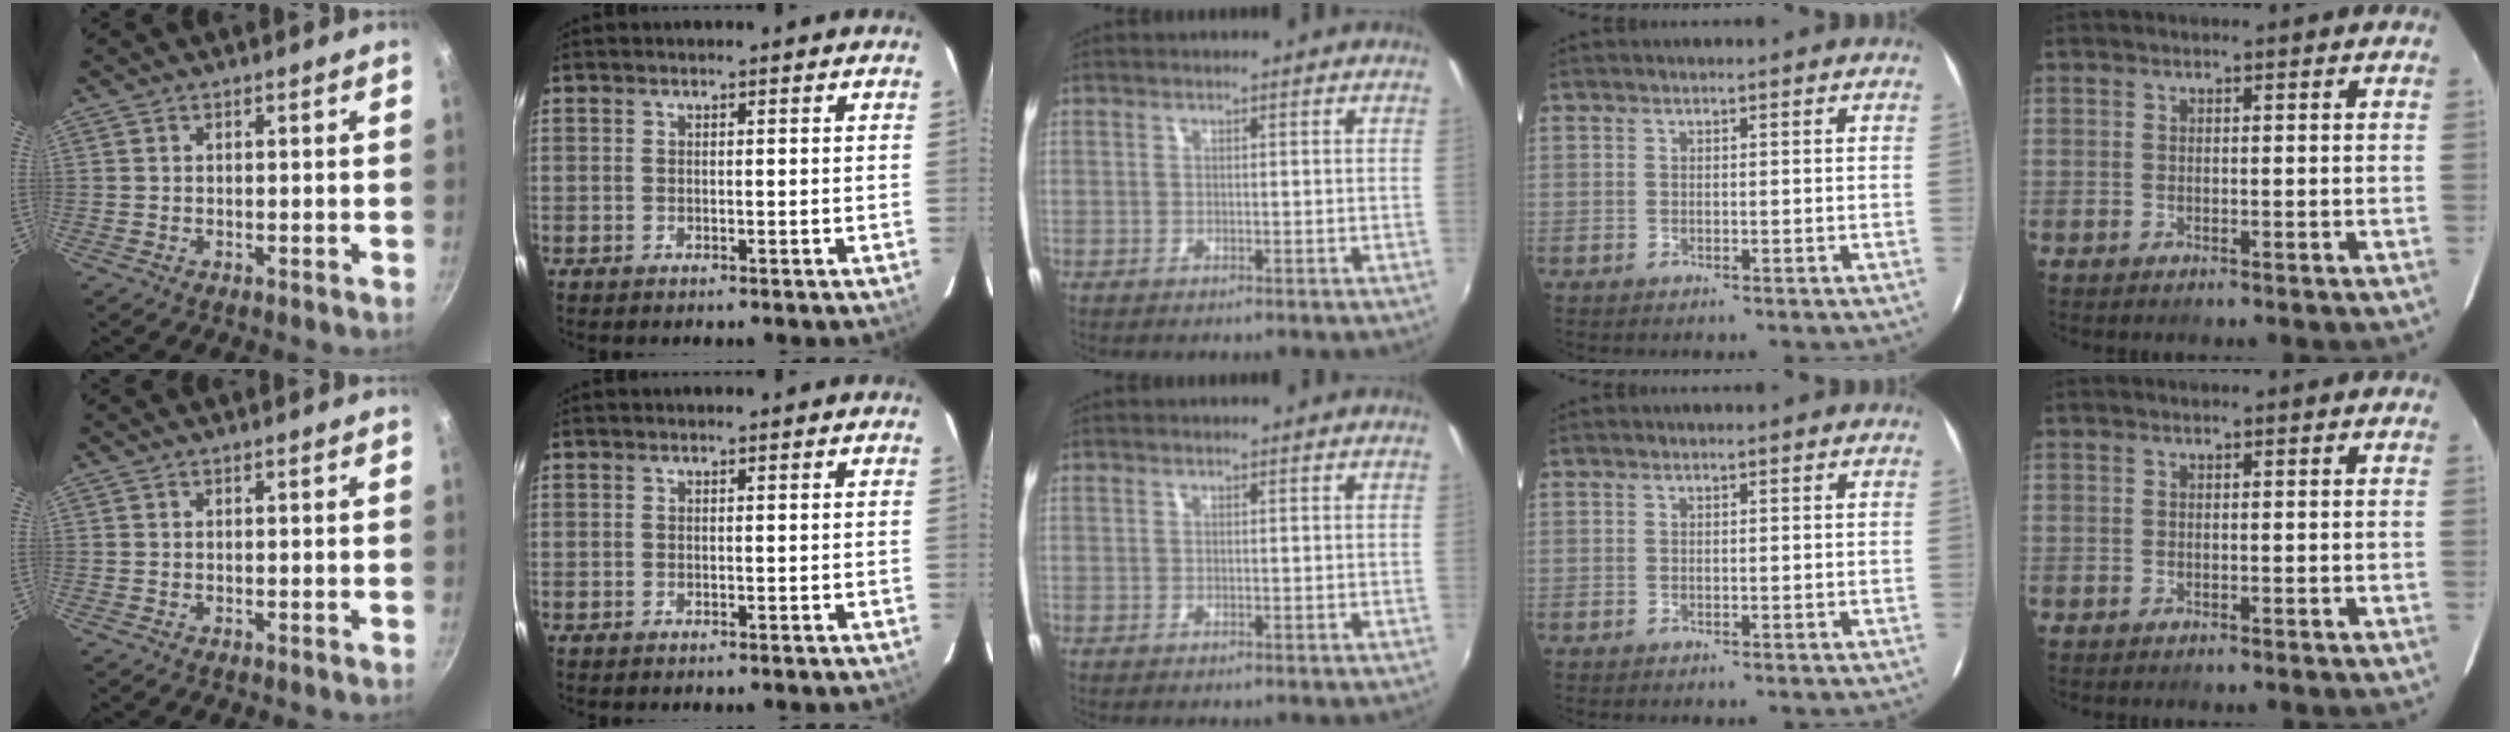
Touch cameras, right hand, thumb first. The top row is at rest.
{}